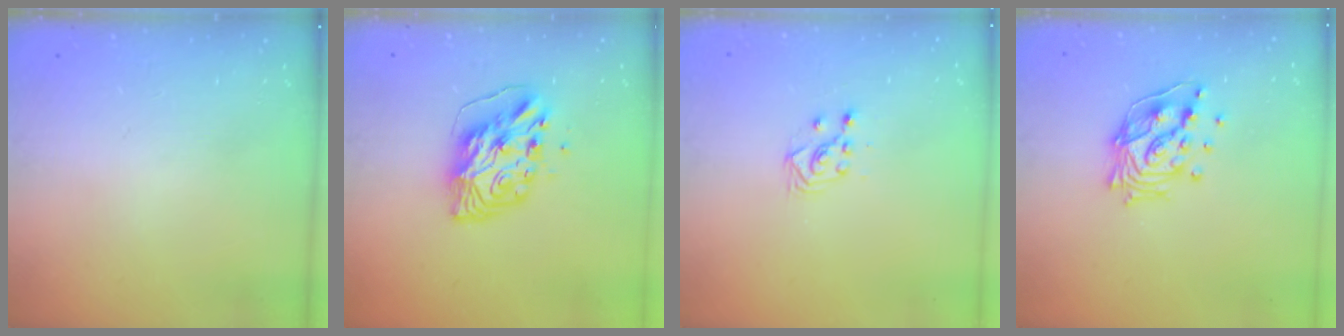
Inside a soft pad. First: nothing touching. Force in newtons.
{"total": 9.7, "press": 9.6, "slide": 1.3}
{"total": 3.3, "press": 3.2, "slide": 0.8}
{"total": 14.4, "press": 14.3, "slide": 1.7}